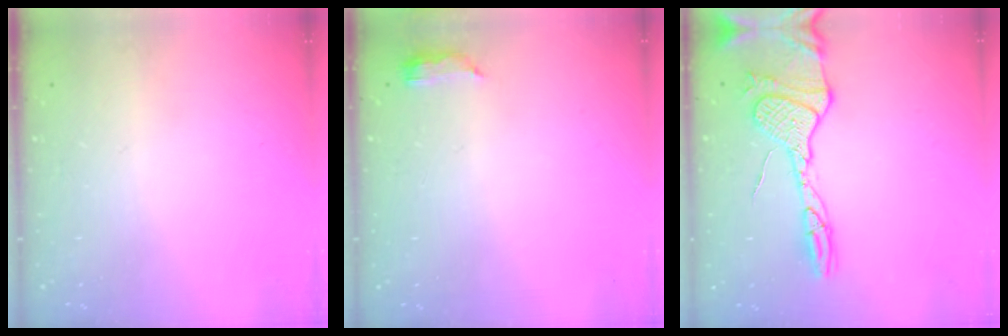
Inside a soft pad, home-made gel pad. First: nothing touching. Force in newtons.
{"total": 5.1, "press": 4.8, "slide": 1.7}
{"total": 16.0, "press": 15.9, "slide": 1.6}